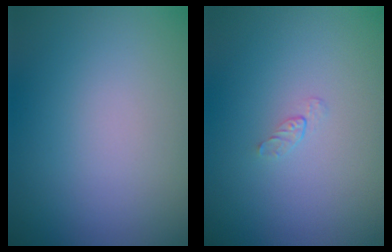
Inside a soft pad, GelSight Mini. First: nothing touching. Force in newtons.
{"total": 0.5, "press": 0.3, "slide": 0.4}